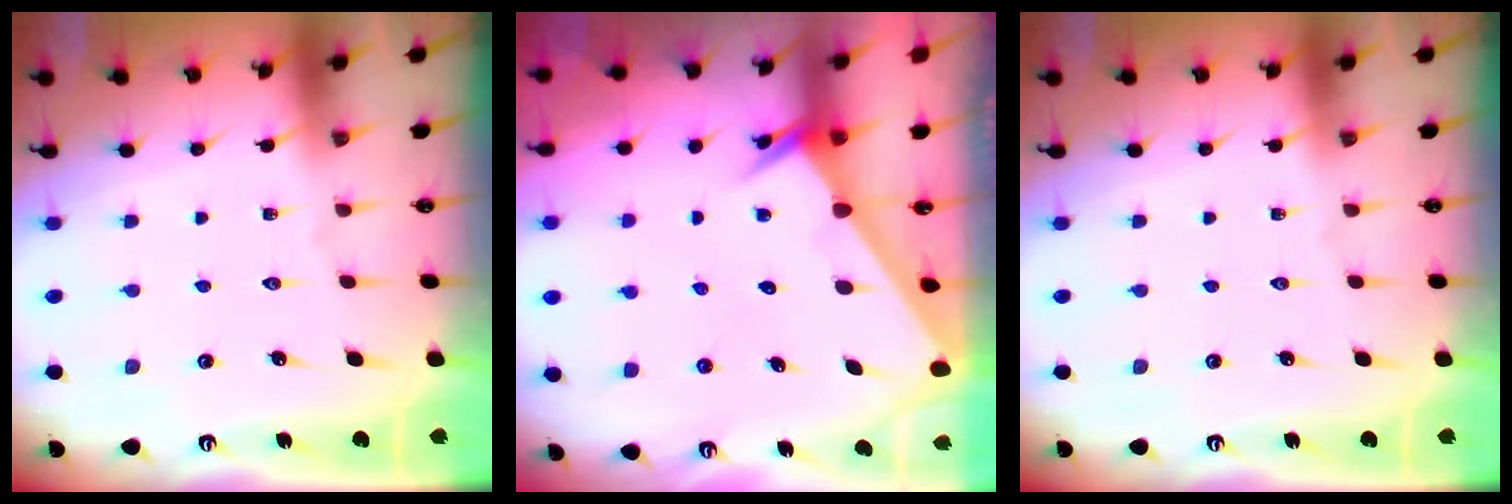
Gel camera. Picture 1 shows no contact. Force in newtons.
{"total": 2.3, "press": 2.3, "slide": 0.1}
{"total": 0.0}